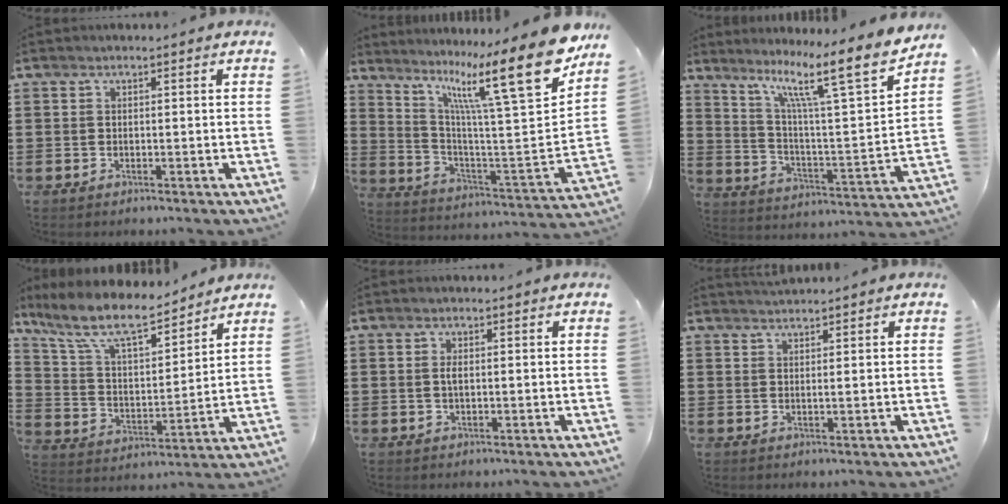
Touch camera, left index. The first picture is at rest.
{"total": 18.2, "force": [12.0, 2.1, 13.6], "torque": [-0.242, -0.081, 0.184]}
{"total": 12.9, "force": [9.1, 0.9, 9.1], "torque": [-0.173, -0.066, 0.135]}
{"total": 9.6, "force": [7.9, 1.9, 5.1], "torque": [-0.133, -0.041, 0.135]}
{"total": 1.3, "force": [0.1, 0.5, 1.2], "torque": [-0.025, 0.002, 0.001]}
{"total": 1.3, "force": [1.1, 0.0, 0.5], "torque": [-0.011, 0.001, 0.022]}